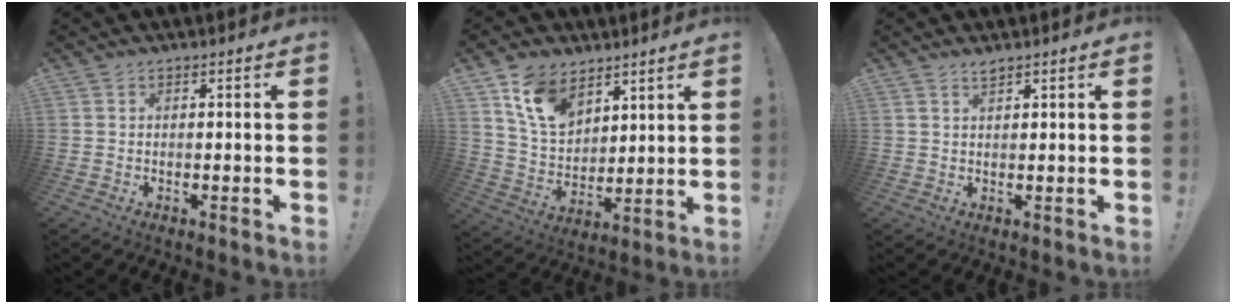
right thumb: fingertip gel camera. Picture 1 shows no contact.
{"total": 13.0, "force": [8.3, 8.3, 5.6], "torque": [-0.112, -0.040, 0.164]}
{"total": 1.6, "force": [1.4, 0.3, 0.8], "torque": [-0.016, -0.004, 0.027]}